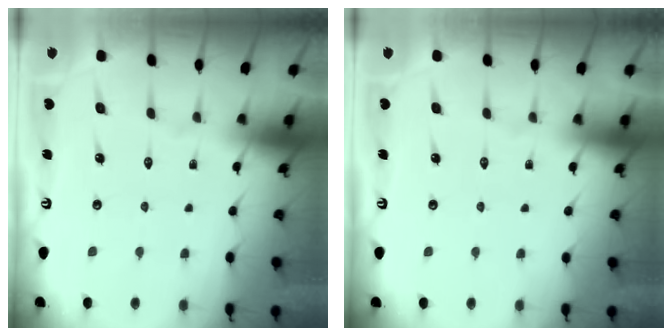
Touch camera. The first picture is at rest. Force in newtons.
{"total": 0.0}